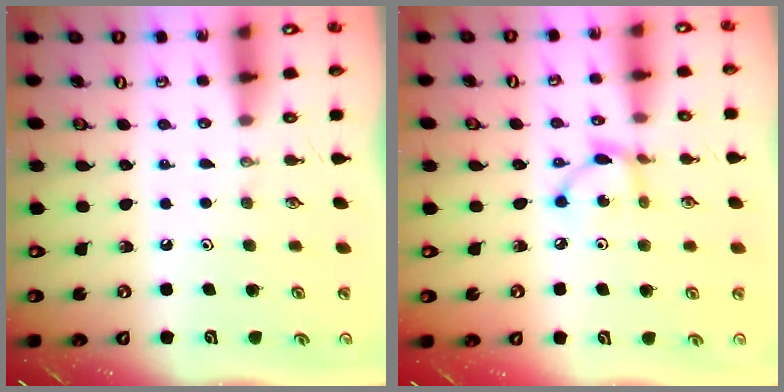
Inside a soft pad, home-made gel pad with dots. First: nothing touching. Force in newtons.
{"total": 4.4, "press": 4.4, "slide": 0.1}